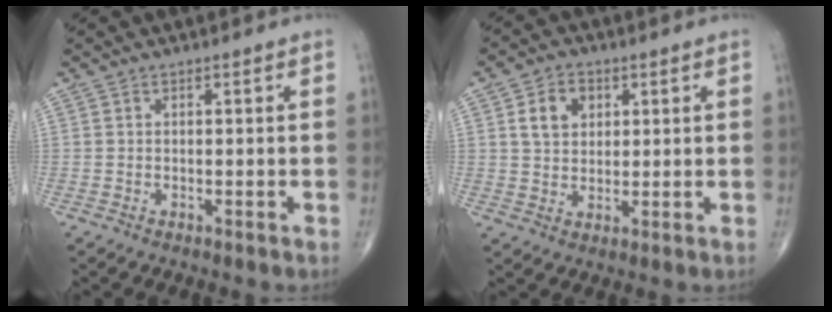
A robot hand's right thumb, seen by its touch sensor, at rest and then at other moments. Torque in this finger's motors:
{"motor_torque": [0.26, 1.21, 0.72, 0.14, 0.05]}